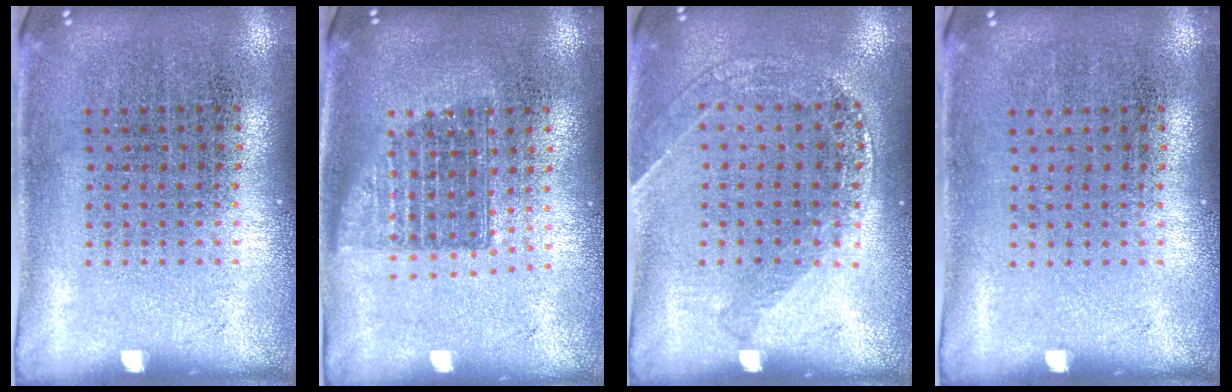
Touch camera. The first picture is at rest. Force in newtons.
{"total": 1.4, "press": 1.2, "slide": 0.8}
{"total": 1.3, "press": 1.3, "slide": 0.1}
{"total": 0.0}